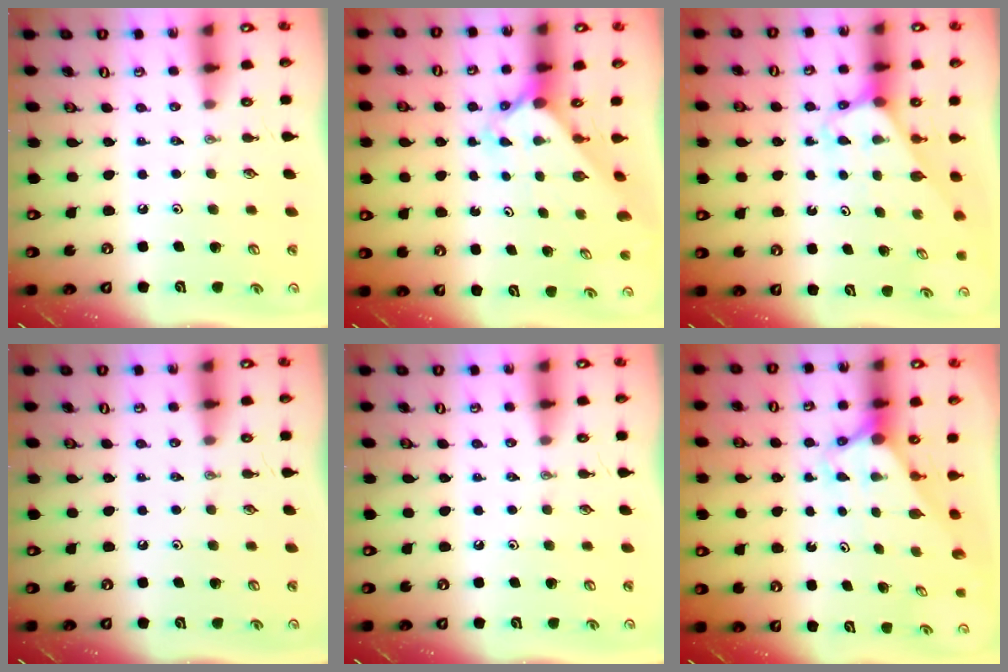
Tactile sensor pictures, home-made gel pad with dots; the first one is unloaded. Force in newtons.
{"total": 2.4, "press": 2.4, "slide": 0.3}
{"total": 3.2, "press": 3.2, "slide": 0.2}
{"total": 0.0}
{"total": 0.0}
{"total": 2.7, "press": 2.7, "slide": 0.0}